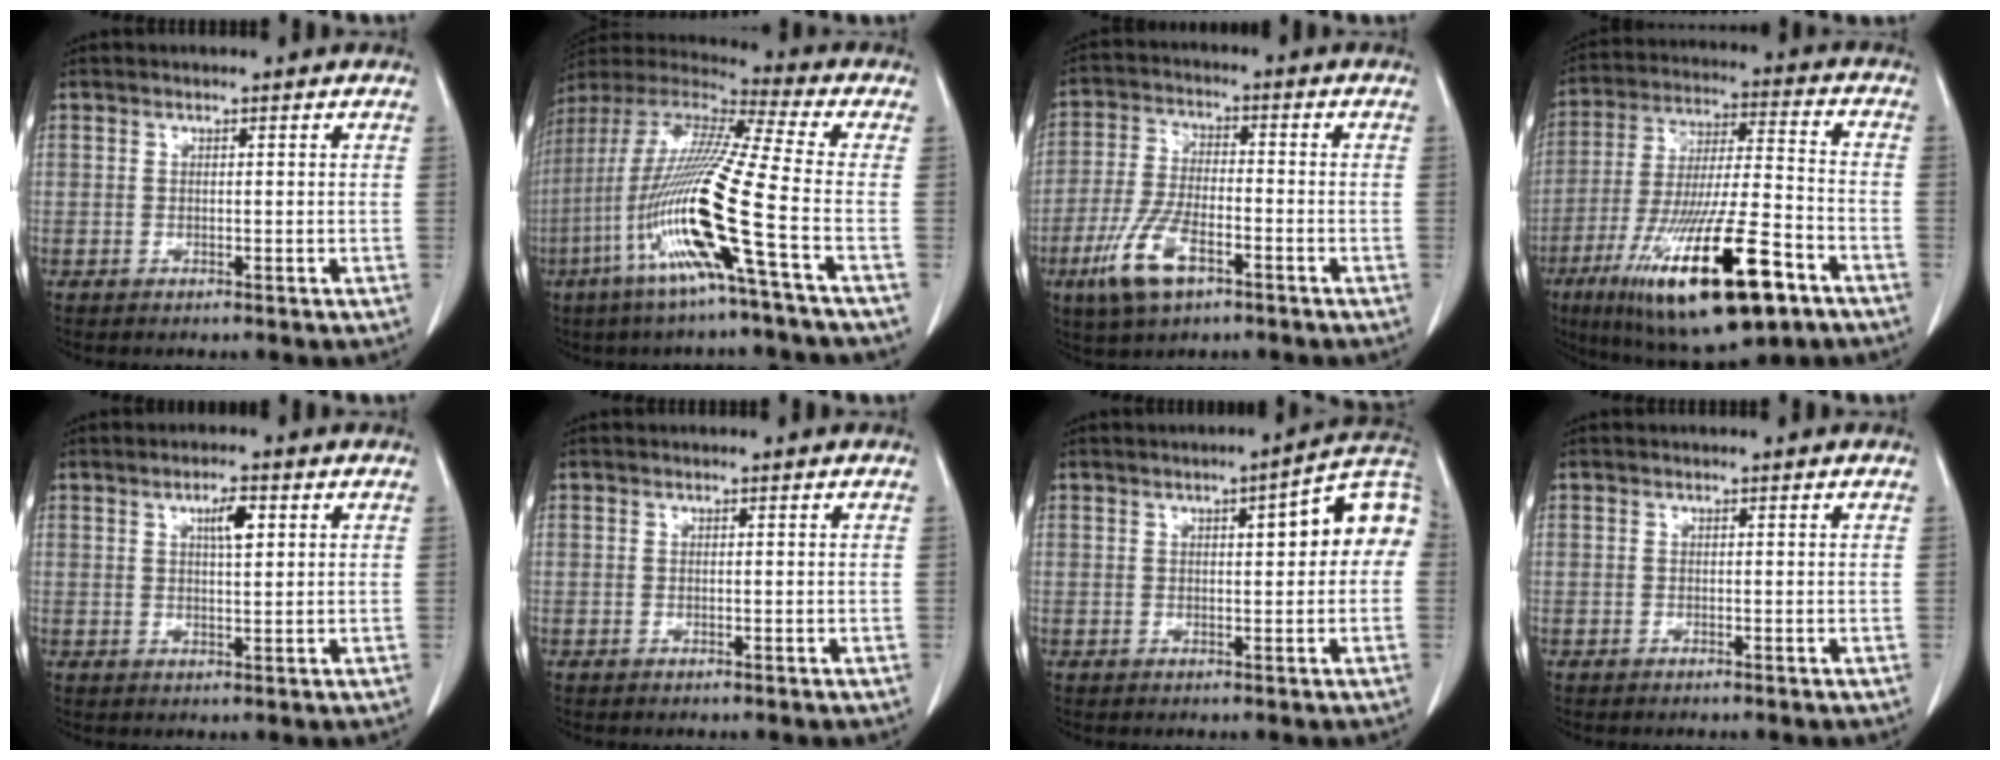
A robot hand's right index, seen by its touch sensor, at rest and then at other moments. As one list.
[{"total": 18.7, "force": [-6.5, -1.2, 17.5], "torque": [-0.361, -0.022, -0.138]}, {"total": 9.5, "force": [-4.9, 3.4, 7.4], "torque": [-0.166, -0.007, -0.090]}, {"total": 22.8, "force": [-11.6, 4.3, 19.2], "torque": [-0.347, -0.033, -0.192]}, {"total": 3.5, "force": [1.3, 0.7, 3.1], "torque": [-0.053, 0.001, 0.022]}, {"total": 0.0}, {"total": 8.9, "force": [1.6, 2.0, 8.5], "torque": [-0.111, 0.033, 0.015]}, {"total": 0.0}]